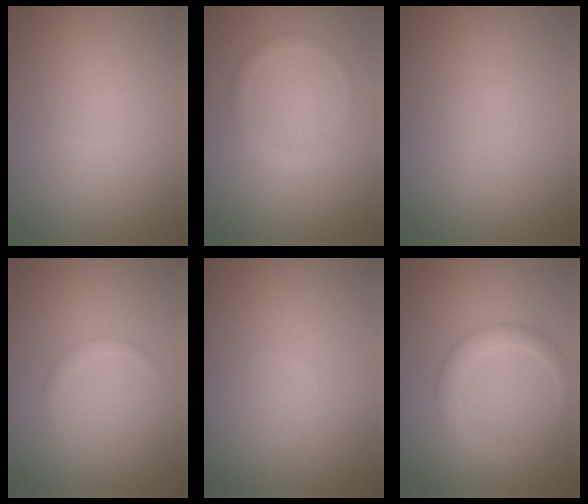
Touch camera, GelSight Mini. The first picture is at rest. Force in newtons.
{"total": 1.2, "press": 1.2, "slide": 0.0}
{"total": 0.0}
{"total": 0.9, "press": 0.9, "slide": 0.0}
{"total": 0.0}
{"total": 2.8, "press": 2.8, "slide": 0.1}